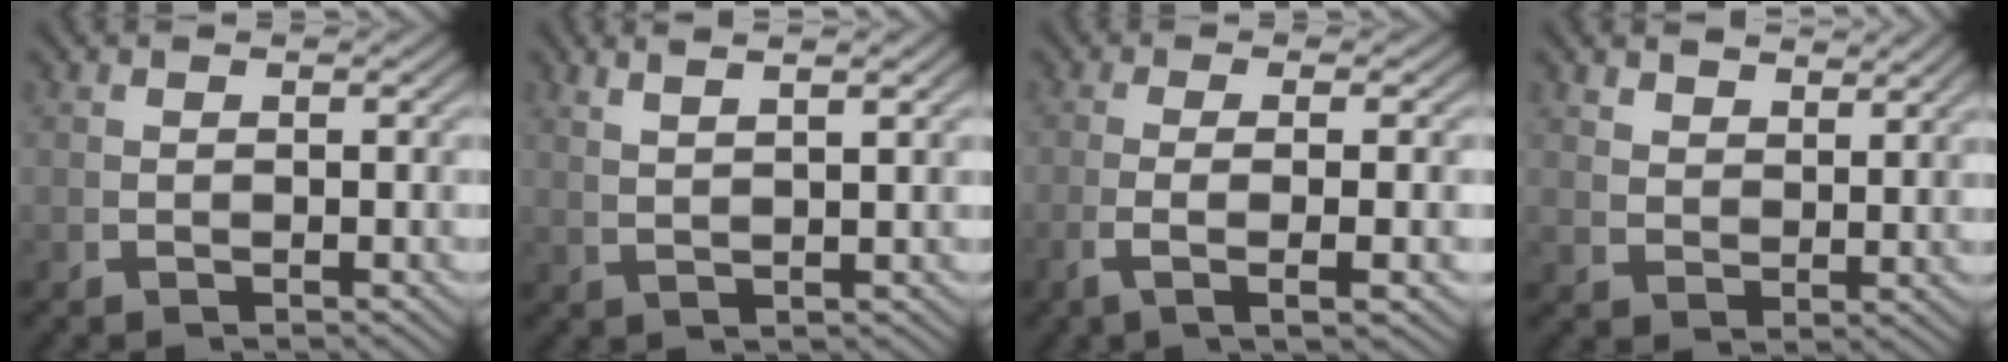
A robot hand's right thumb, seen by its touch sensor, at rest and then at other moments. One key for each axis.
{"total": 3.7, "fx": 2.8, "fy": -0.1, "fz": 2.4, "tx": -0.031, "ty": 0.016, "tz": 0.053}
{"total": 4.2, "fx": -0.5, "fy": 0.6, "fz": 4.1, "tx": -0.086, "ty": -0.002, "tz": -0.006}
{"total": 3.1, "fx": 2.9, "fy": 0.7, "fz": 0.8, "tx": -0.009, "ty": -0.002, "tz": 0.062}